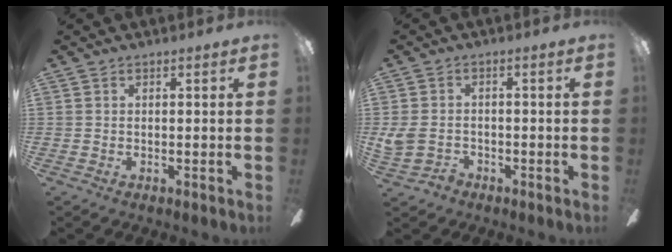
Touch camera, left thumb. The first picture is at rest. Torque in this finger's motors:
{"motor_torque": [0.04, 0.04, 0.28, -0.28, 0.00]}